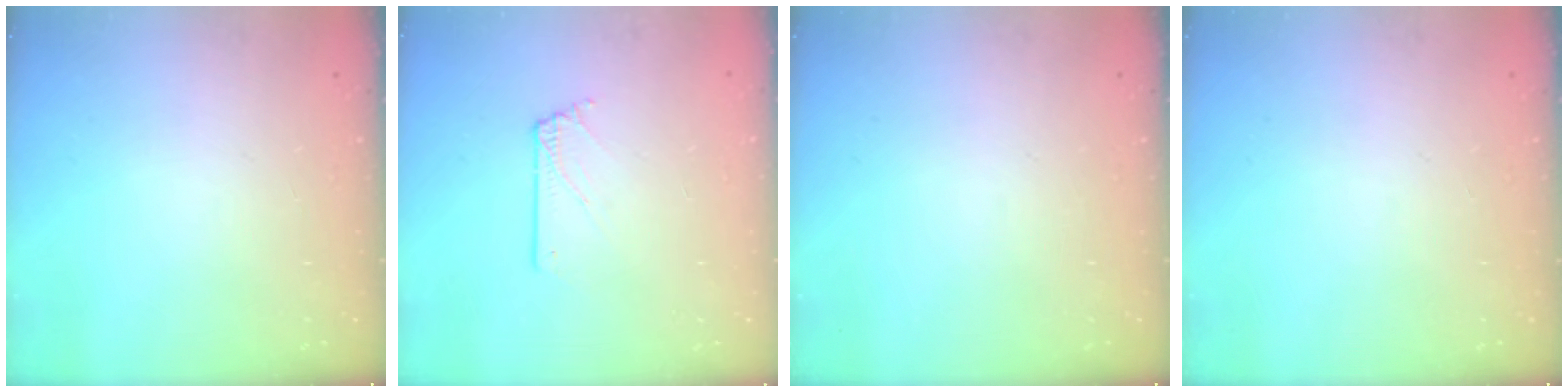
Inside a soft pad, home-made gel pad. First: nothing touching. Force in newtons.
{"total": 1.4, "press": 1.4, "slide": 0.2}
{"total": 0.0}
{"total": 0.0}